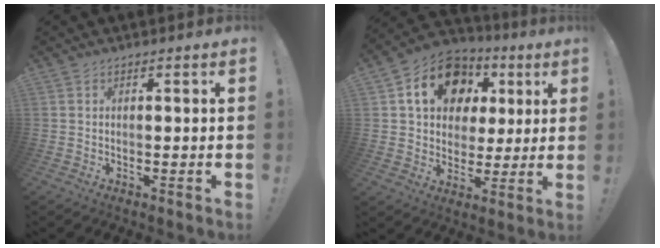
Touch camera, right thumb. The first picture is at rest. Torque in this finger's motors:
{"motor_torque": [1.76, 1.94, 1.22, 0.08, 0.30]}